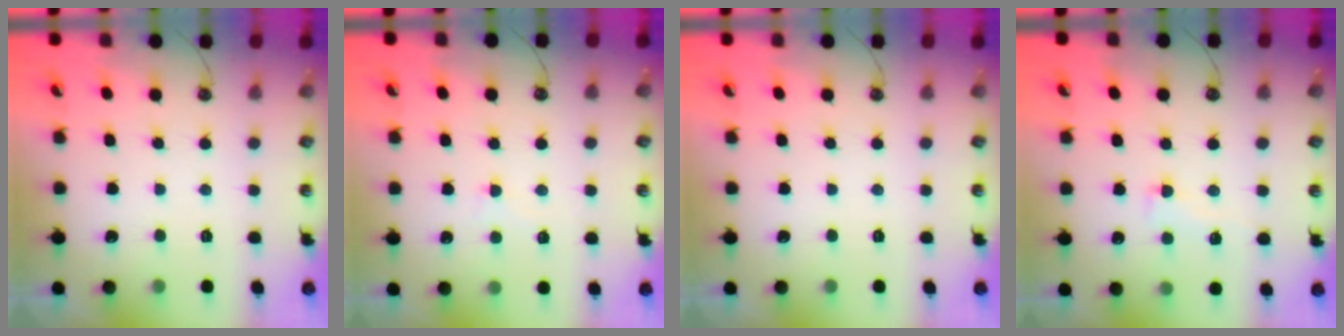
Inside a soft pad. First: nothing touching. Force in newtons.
{"total": 1.8, "press": 1.7, "slide": 0.6}
{"total": 0.0}
{"total": 1.6, "press": 1.1, "slide": 1.1}